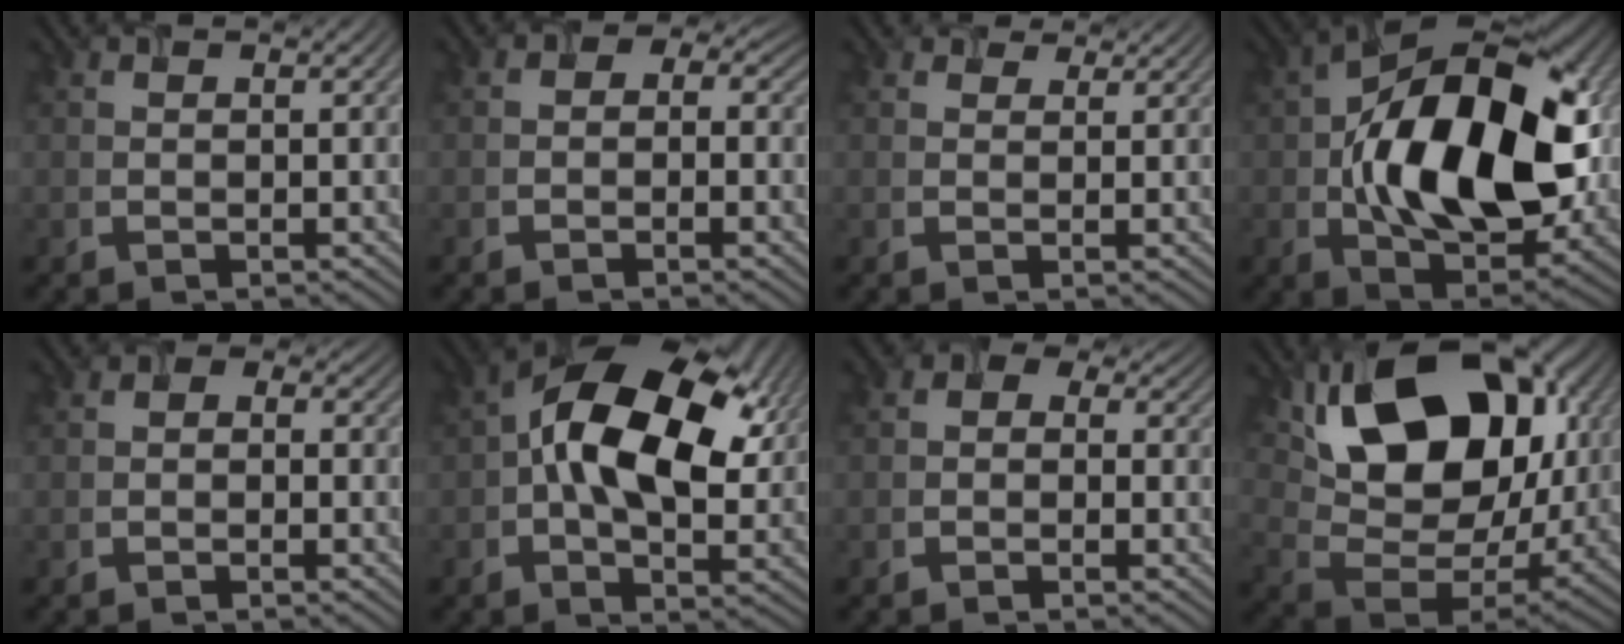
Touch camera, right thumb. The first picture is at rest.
{"total": 1.8, "force": [-0.6, 1.4, 0.8], "torque": [-0.014, 0.002, -0.016]}
{"total": 2.1, "force": [1.6, 1.2, 0.6], "torque": [-0.017, 0.000, 0.023]}
{"total": 17.3, "force": [0.0, 10.2, 14.0], "torque": [-0.247, -0.003, 0.003]}
{"total": 1.4, "force": [-0.8, 1.0, 0.5], "torque": [-0.009, 0.003, -0.021]}
{"total": 16.0, "force": [3.5, 9.2, 12.6], "torque": [-0.215, 0.016, 0.050]}
{"total": 2.1, "force": [-0.4, 1.8, 1.1], "torque": [-0.019, 0.006, -0.016]}
{"total": 18.6, "force": [7.2, 11.6, 12.6], "torque": [-0.222, 0.015, 0.126]}